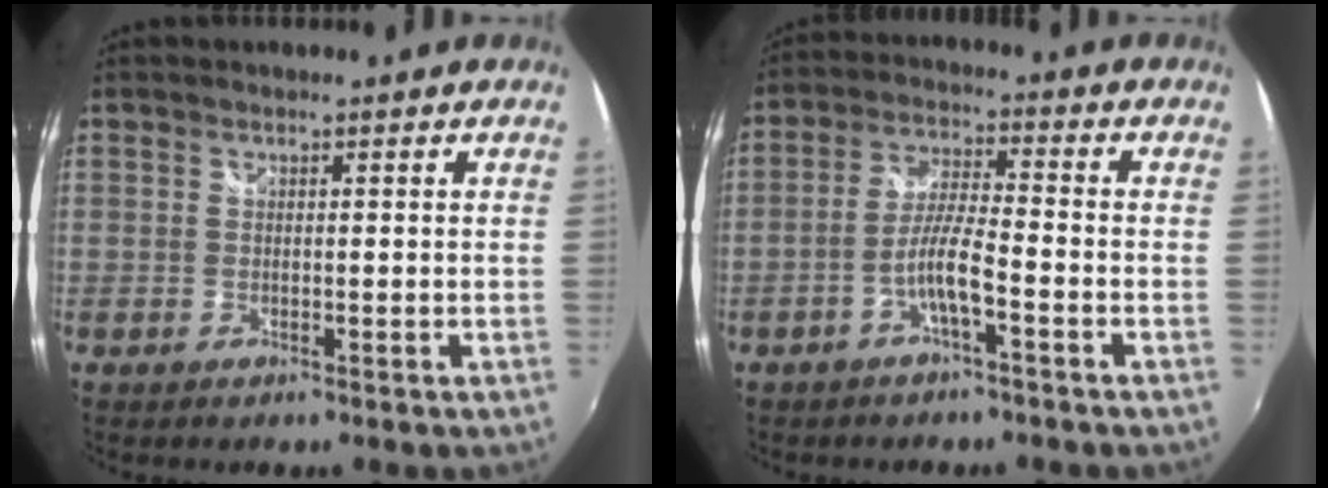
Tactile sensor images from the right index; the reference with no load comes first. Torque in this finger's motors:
{"motor_torque": [0.97, -0.34, 0.51, 0.14]}